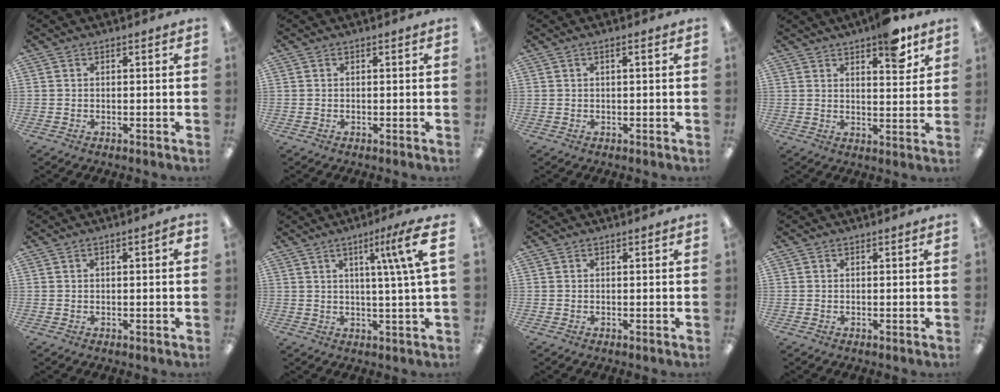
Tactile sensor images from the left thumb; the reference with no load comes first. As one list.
[{"total": 0.0}, {"total": 1.4, "force": [0.4, 0.2, 1.4], "torque": [-0.025, 0.001, 0.006]}, {"total": 8.4, "force": [5.8, 2.9, 5.3], "torque": [-0.053, -0.035, 0.092]}, {"total": 2.1, "force": [0.5, 0.5, 2.0], "torque": [-0.037, 0.003, 0.008]}, {"total": 10.9, "force": [4.2, 0.5, 10.0], "torque": [-0.158, -0.009, 0.058]}, {"total": 0.0}, {"total": 0.0}]